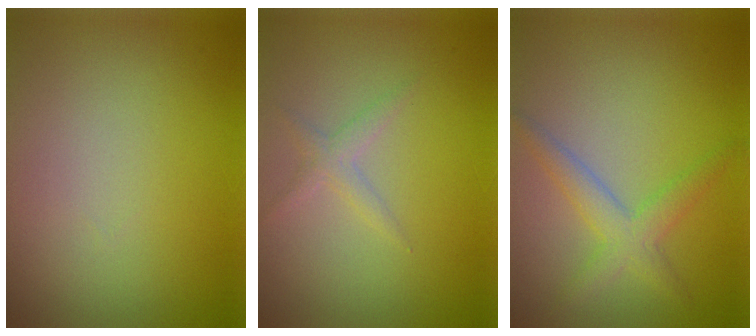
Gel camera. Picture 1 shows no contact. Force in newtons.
{"total": 1.3, "press": 1.3, "slide": 0.1}
{"total": 2.9, "press": 2.9, "slide": 0.1}